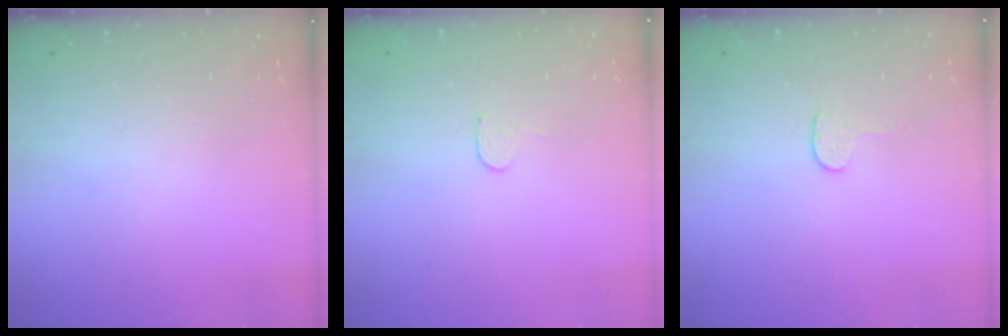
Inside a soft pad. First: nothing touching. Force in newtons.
{"total": 3.7, "press": 3.7, "slide": 0.3}
{"total": 2.3, "press": 2.3, "slide": 0.2}